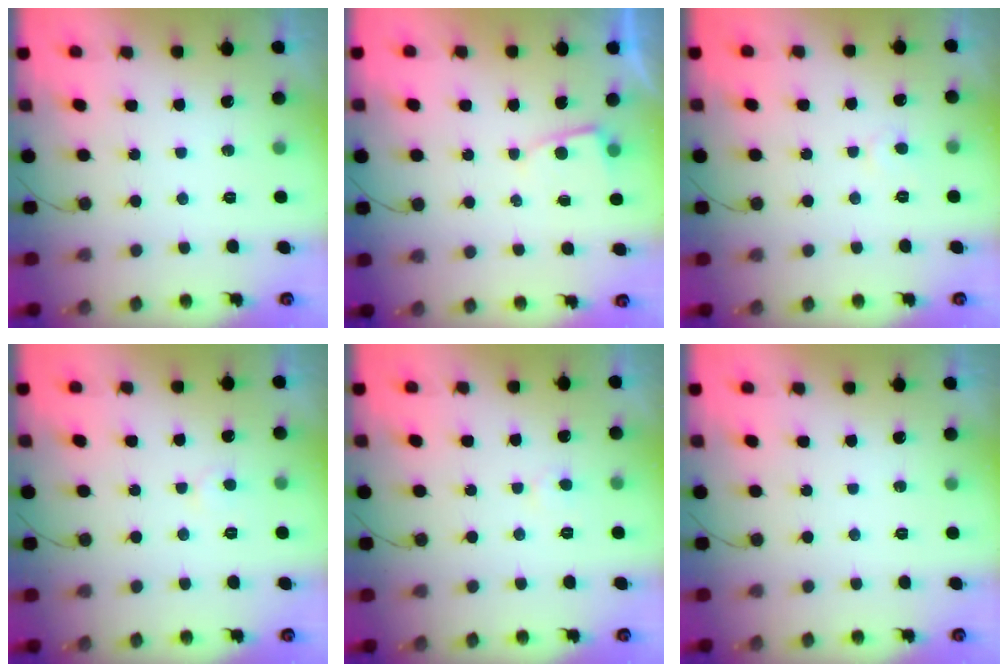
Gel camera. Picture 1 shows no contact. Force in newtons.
{"total": 2.5, "press": 2.4, "slide": 0.4}
{"total": 4.5, "press": 4.4, "slide": 0.4}
{"total": 4.5, "press": 4.4, "slide": 0.4}
{"total": 2.2, "press": 2.2, "slide": 0.2}
{"total": 0.0}